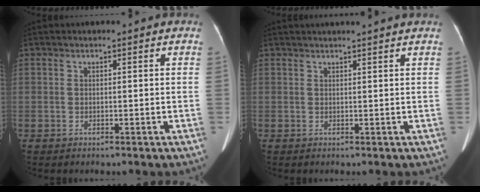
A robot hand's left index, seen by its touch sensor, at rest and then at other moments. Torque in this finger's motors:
{"motor_torque": [0.72, -1.42, 0.01, 0.06]}